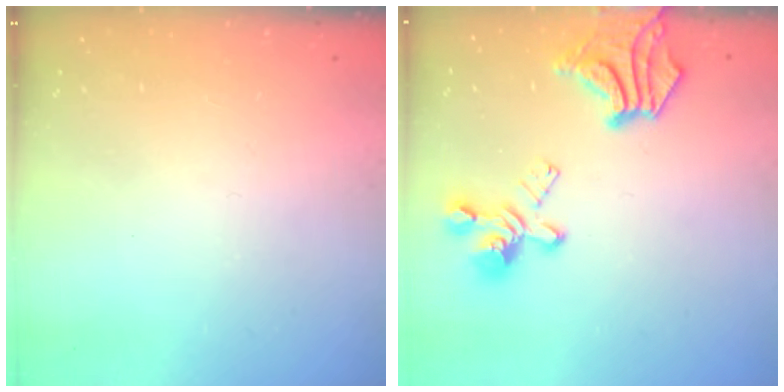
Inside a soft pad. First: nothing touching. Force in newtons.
{"total": 8.3, "press": 7.7, "slide": 2.9}